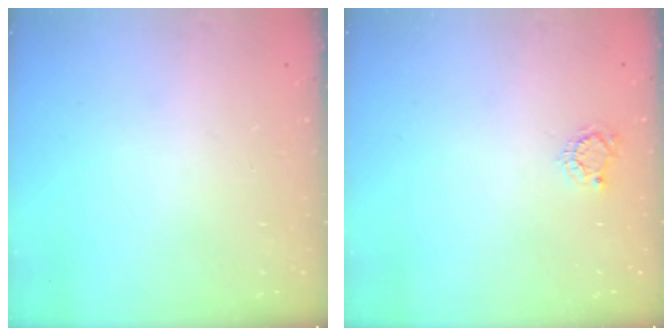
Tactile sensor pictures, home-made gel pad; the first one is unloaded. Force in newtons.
{"total": 3.8, "press": 3.8, "slide": 0.4}